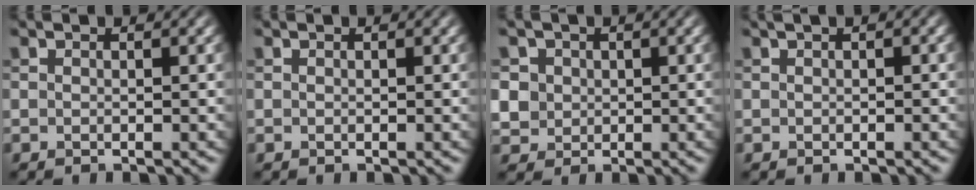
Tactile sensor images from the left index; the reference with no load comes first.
{"total": 0.0}
{"total": 3.8, "force": [1.0, 3.5, 1.2], "torque": [-0.036, 0.014, 0.020]}
{"total": 1.2, "force": [0.5, 0.3, 1.1], "torque": [-0.013, 0.005, 0.008]}